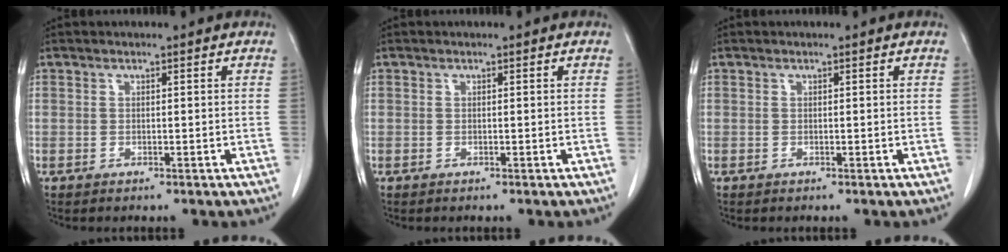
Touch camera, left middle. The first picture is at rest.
{"total": 0.0}
{"total": 0.0}